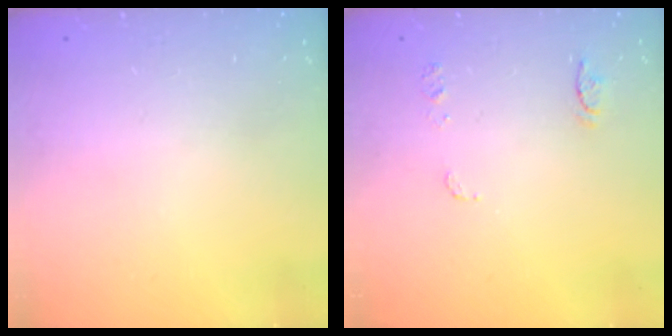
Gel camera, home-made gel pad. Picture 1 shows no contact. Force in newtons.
{"total": 6.9, "press": 6.9, "slide": 0.5}